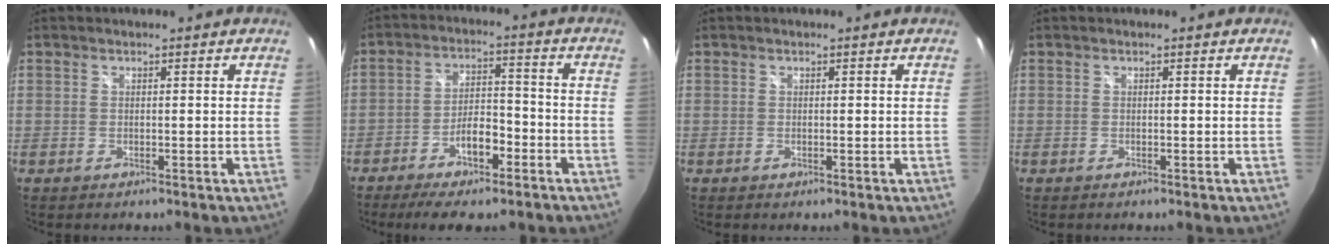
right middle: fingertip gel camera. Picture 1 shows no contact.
{"total": 10.0, "force": [-6.4, 3.5, 6.8], "torque": [-0.138, 0.008, -0.103]}
{"total": 0.0}
{"total": 0.0}